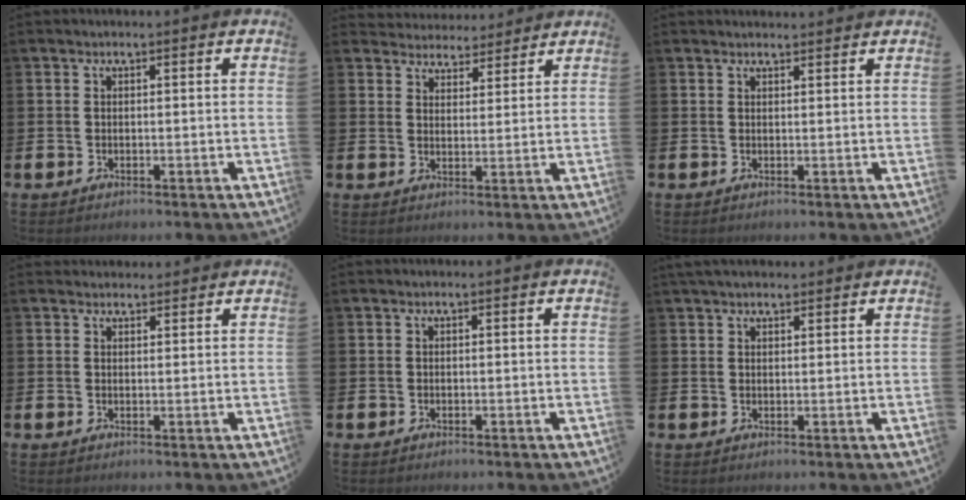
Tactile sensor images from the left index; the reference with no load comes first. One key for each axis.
{"total": 4.1, "fx": 3.9, "fy": 1.1, "fz": -0.5, "tx": 0.000, "ty": -0.028, "tz": 0.069}
{"total": 1.3, "fx": 1.3, "fy": 0.1, "fz": 0.0, "tx": 0.007, "ty": -0.006, "tz": 0.023}
{"total": 2.0, "fx": 1.9, "fy": 0.6, "fz": -0.1, "tx": 0.013, "ty": -0.008, "tz": 0.032}
{"total": 0.0}
{"total": 2.5, "fx": 2.3, "fy": 0.8, "fz": 0.7, "tx": -0.004, "ty": -0.003, "tz": 0.039}